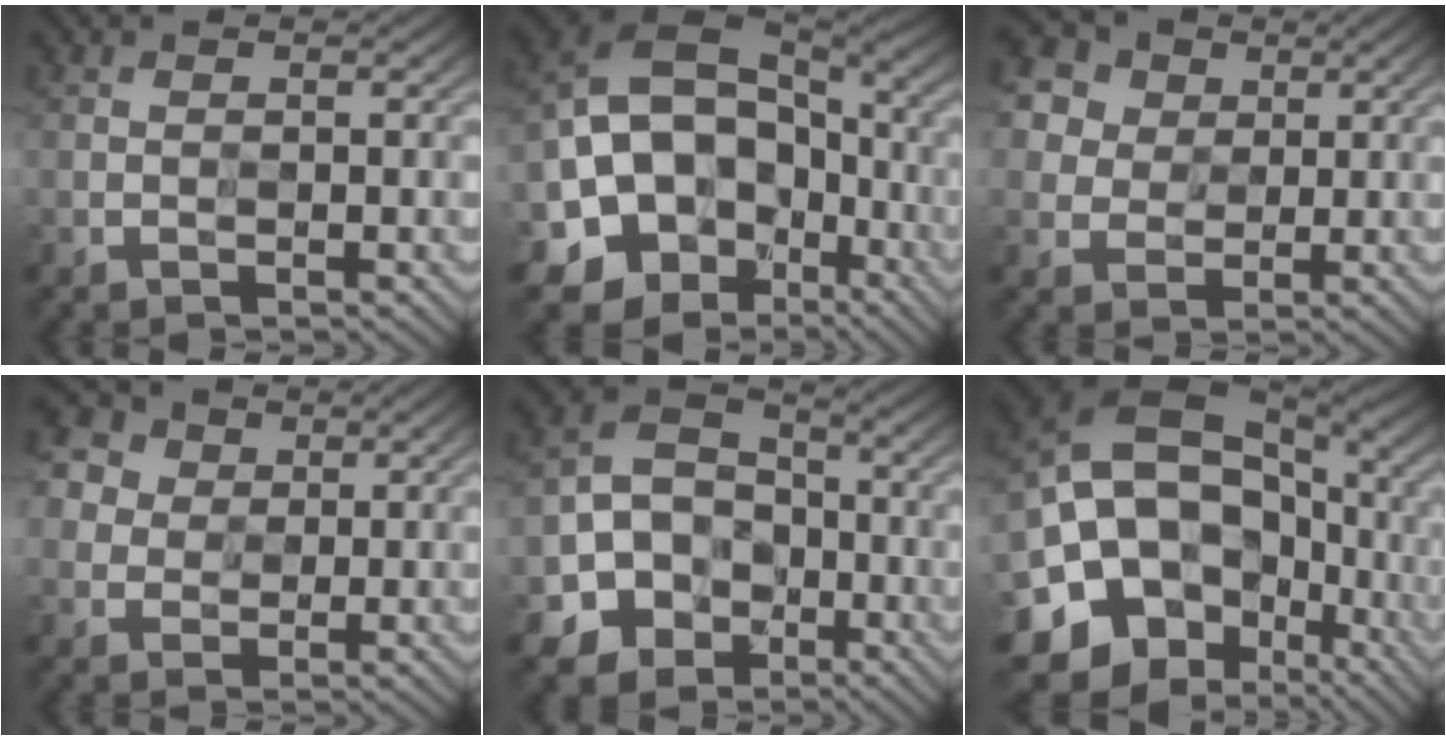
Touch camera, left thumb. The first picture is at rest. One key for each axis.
{"total": 17.4, "fx": -4.2, "fy": 14.8, "fz": 8.1, "tx": -0.165, "ty": -0.004, "tz": -0.079}
{"total": 12.4, "fx": 7.3, "fy": 8.8, "fz": 4.7, "tx": -0.167, "ty": 0.026, "tz": 0.143}
{"total": 9.8, "fx": 5.5, "fy": 7.1, "fz": 4.0, "tx": -0.147, "ty": 0.023, "tz": 0.100}
{"total": 7.7, "fx": -3.0, "fy": 6.6, "fz": 2.6, "tx": -0.058, "ty": -0.002, "tz": -0.070}
{"total": 20.3, "fx": -4.8, "fy": 17.8, "fz": 8.6, "tx": -0.159, "ty": -0.018, "tz": -0.094}